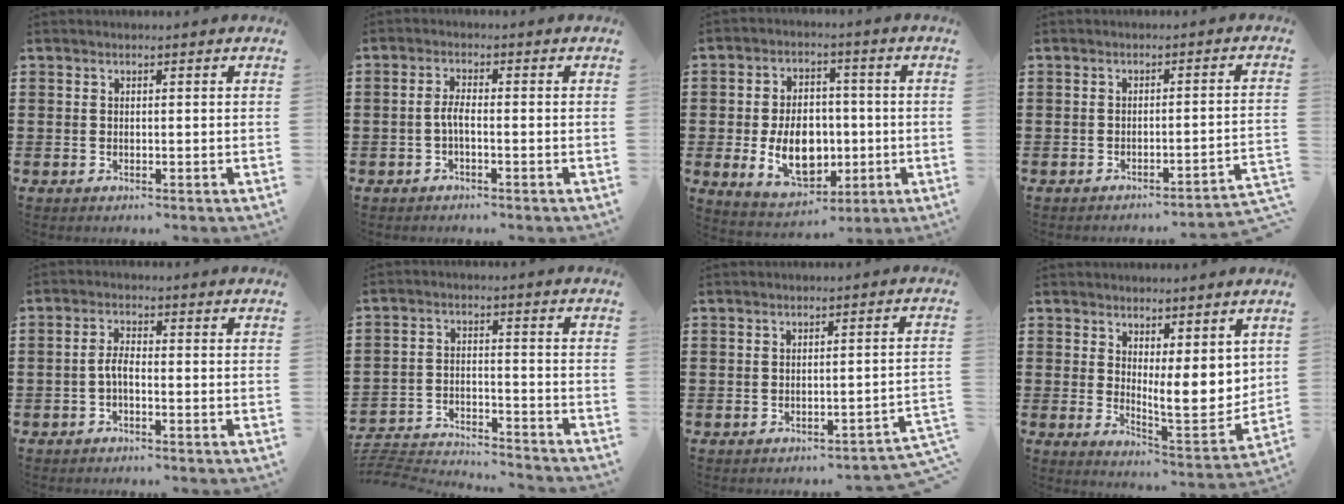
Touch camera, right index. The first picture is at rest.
{"total": 2.4, "force": [-0.9, 0.5, 2.1], "torque": [-0.056, -0.003, -0.022]}
{"total": 10.3, "force": [-1.6, 7.2, 7.2], "torque": [-0.125, -0.001, -0.033]}
{"total": 2.3, "force": [-2.1, -0.4, 0.9], "torque": [-0.019, -0.006, -0.045]}
{"total": 2.5, "force": [-1.0, 0.8, 2.2], "torque": [-0.055, -0.002, -0.025]}
{"total": 4.2, "force": [-4.1, 0.2, 0.8], "torque": [-0.032, -0.009, -0.091]}
{"total": 1.9, "force": [-1.7, -0.2, 0.9], "torque": [-0.019, -0.003, -0.036]}
{"total": 6.9, "force": [3.1, 2.6, 5.6], "torque": [-0.077, -0.032, 0.055]}